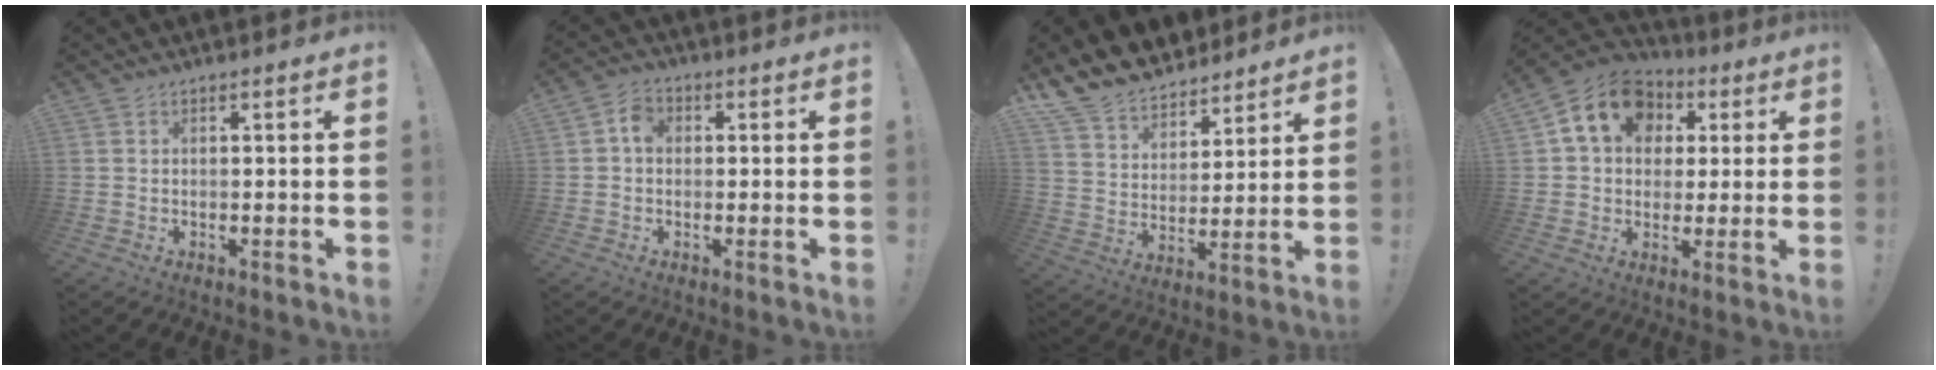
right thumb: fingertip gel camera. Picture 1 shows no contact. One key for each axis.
{"total": 4.5, "fx": 0.2, "fy": 3.5, "fz": 2.8, "tx": -0.043, "ty": 0.010, "tz": 0.002}
{"total": 11.9, "fx": 10.4, "fy": 5.6, "fz": 1.9, "tx": -0.050, "ty": -0.088, "tz": 0.198}
{"total": 13.9, "fx": 5.2, "fy": 10.9, "fz": 6.9, "tx": -0.098, "ty": -0.015, "tz": 0.099}